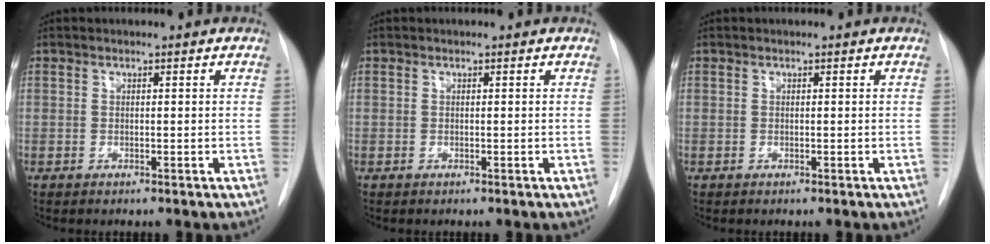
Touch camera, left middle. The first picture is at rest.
{"total": 0.0}
{"total": 0.0}